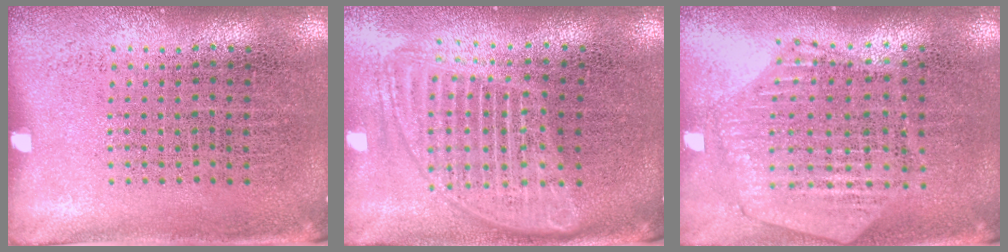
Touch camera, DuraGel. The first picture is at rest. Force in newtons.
{"total": 1.8, "press": 1.5, "slide": 0.9}
{"total": 1.2, "press": 1.2, "slide": 0.2}